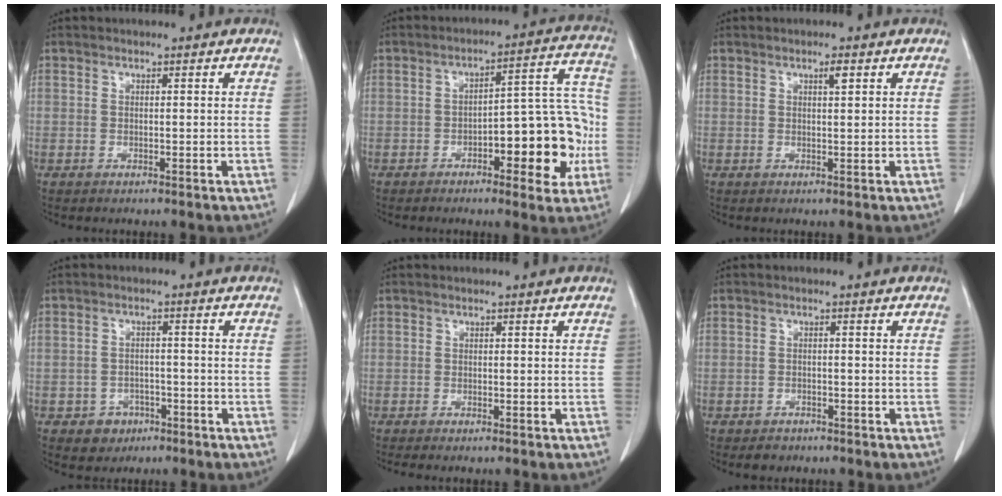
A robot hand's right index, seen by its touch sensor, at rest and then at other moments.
{"total": 13.6, "force": [-3.9, 4.7, 12.2], "torque": [-0.146, 0.042, -0.049]}
{"total": 1.4, "force": [0.7, 0.2, 1.2], "torque": [-0.022, -0.001, 0.011]}
{"total": 3.6, "force": [-1.9, 3.0, 0.7], "torque": [-0.004, 0.012, -0.018]}
{"total": 1.9, "force": [-1.7, 0.1, 1.0], "torque": [-0.011, -0.003, -0.021]}
{"total": 2.0, "force": [-1.5, 1.2, 0.5], "torque": [-0.011, 0.001, -0.017]}